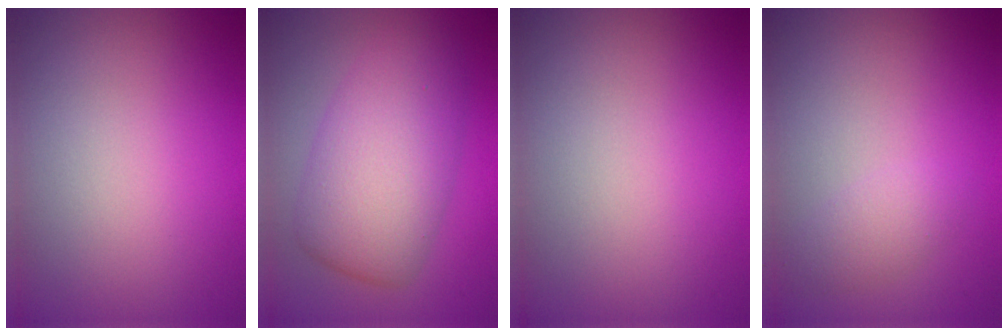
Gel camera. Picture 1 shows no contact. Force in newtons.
{"total": 7.7, "press": 7.7, "slide": 0.1}
{"total": 0.0}
{"total": 1.6, "press": 1.6, "slide": 0.0}